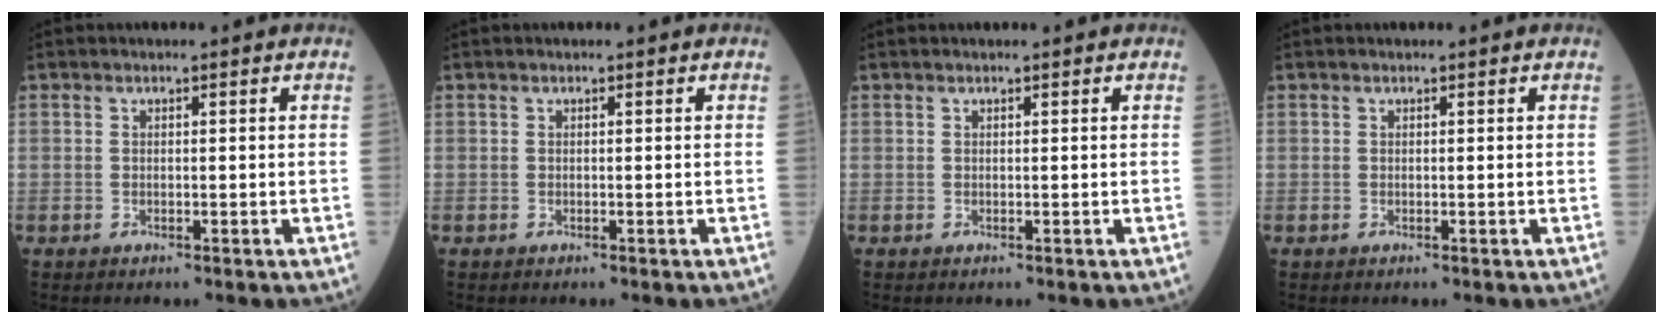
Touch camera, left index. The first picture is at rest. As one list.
[{"total": 0.0}, {"total": 0.6, "force": [0.5, 0.0, 0.2], "torque": [-0.005, 0.010, 0.008]}, {"total": 0.0}]